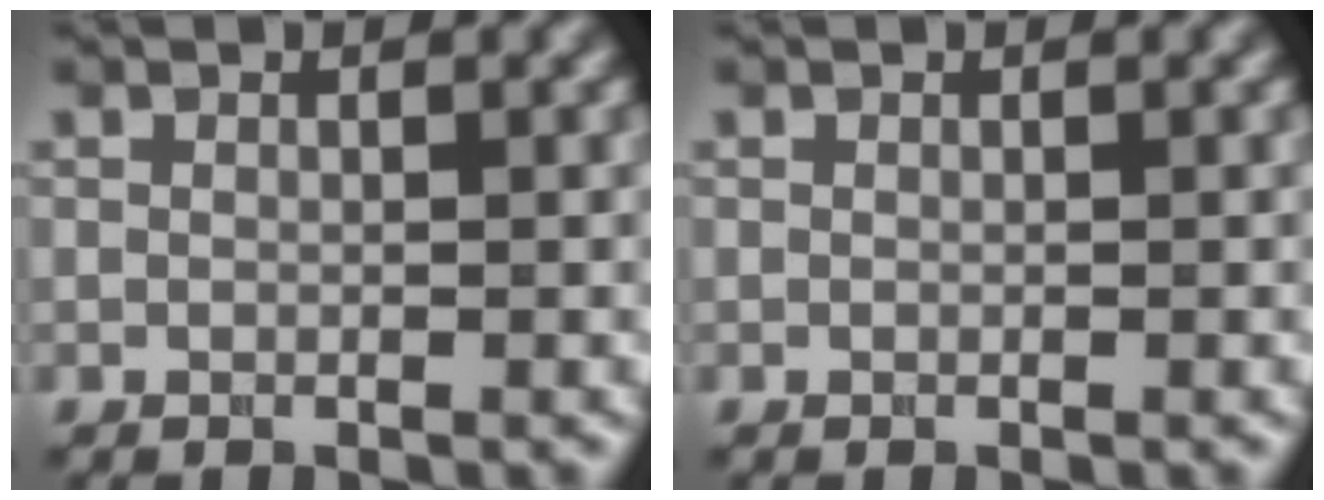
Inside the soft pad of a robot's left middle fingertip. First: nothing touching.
{"total": 0.0}